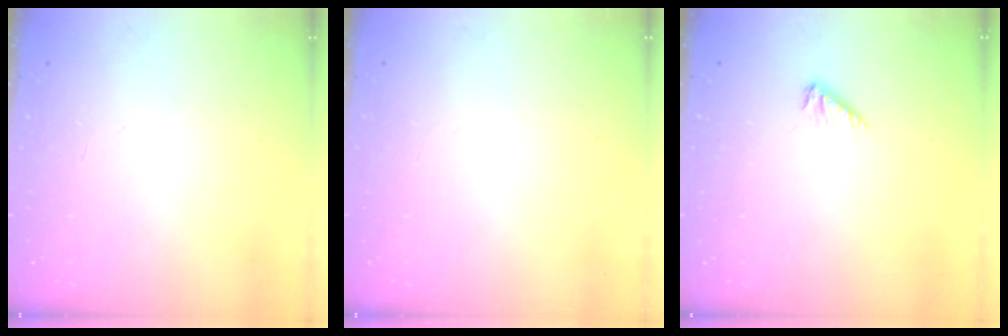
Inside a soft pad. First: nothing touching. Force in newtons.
{"total": 0.0}
{"total": 3.6, "press": 3.6, "slide": 0.6}